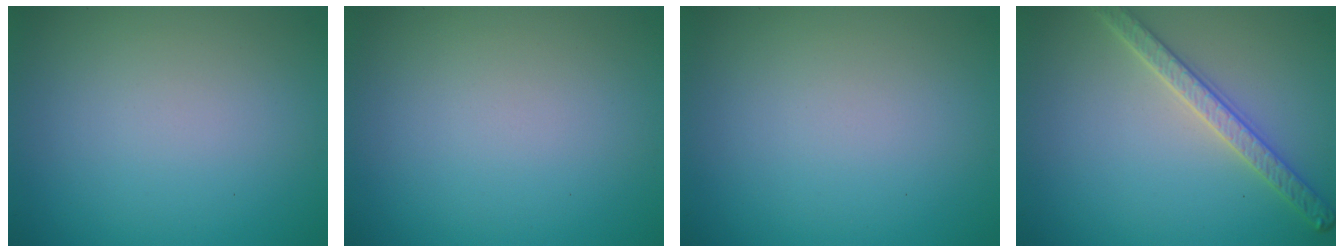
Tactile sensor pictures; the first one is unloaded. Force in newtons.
{"total": 0.0}
{"total": 0.0}
{"total": 3.3, "press": 3.1, "slide": 1.3}